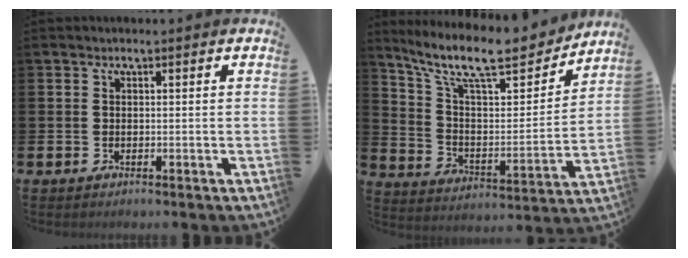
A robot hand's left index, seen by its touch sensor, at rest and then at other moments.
{"total": 11.9, "force": [10.2, 2.8, 5.6], "torque": [-0.138, -0.065, 0.175]}